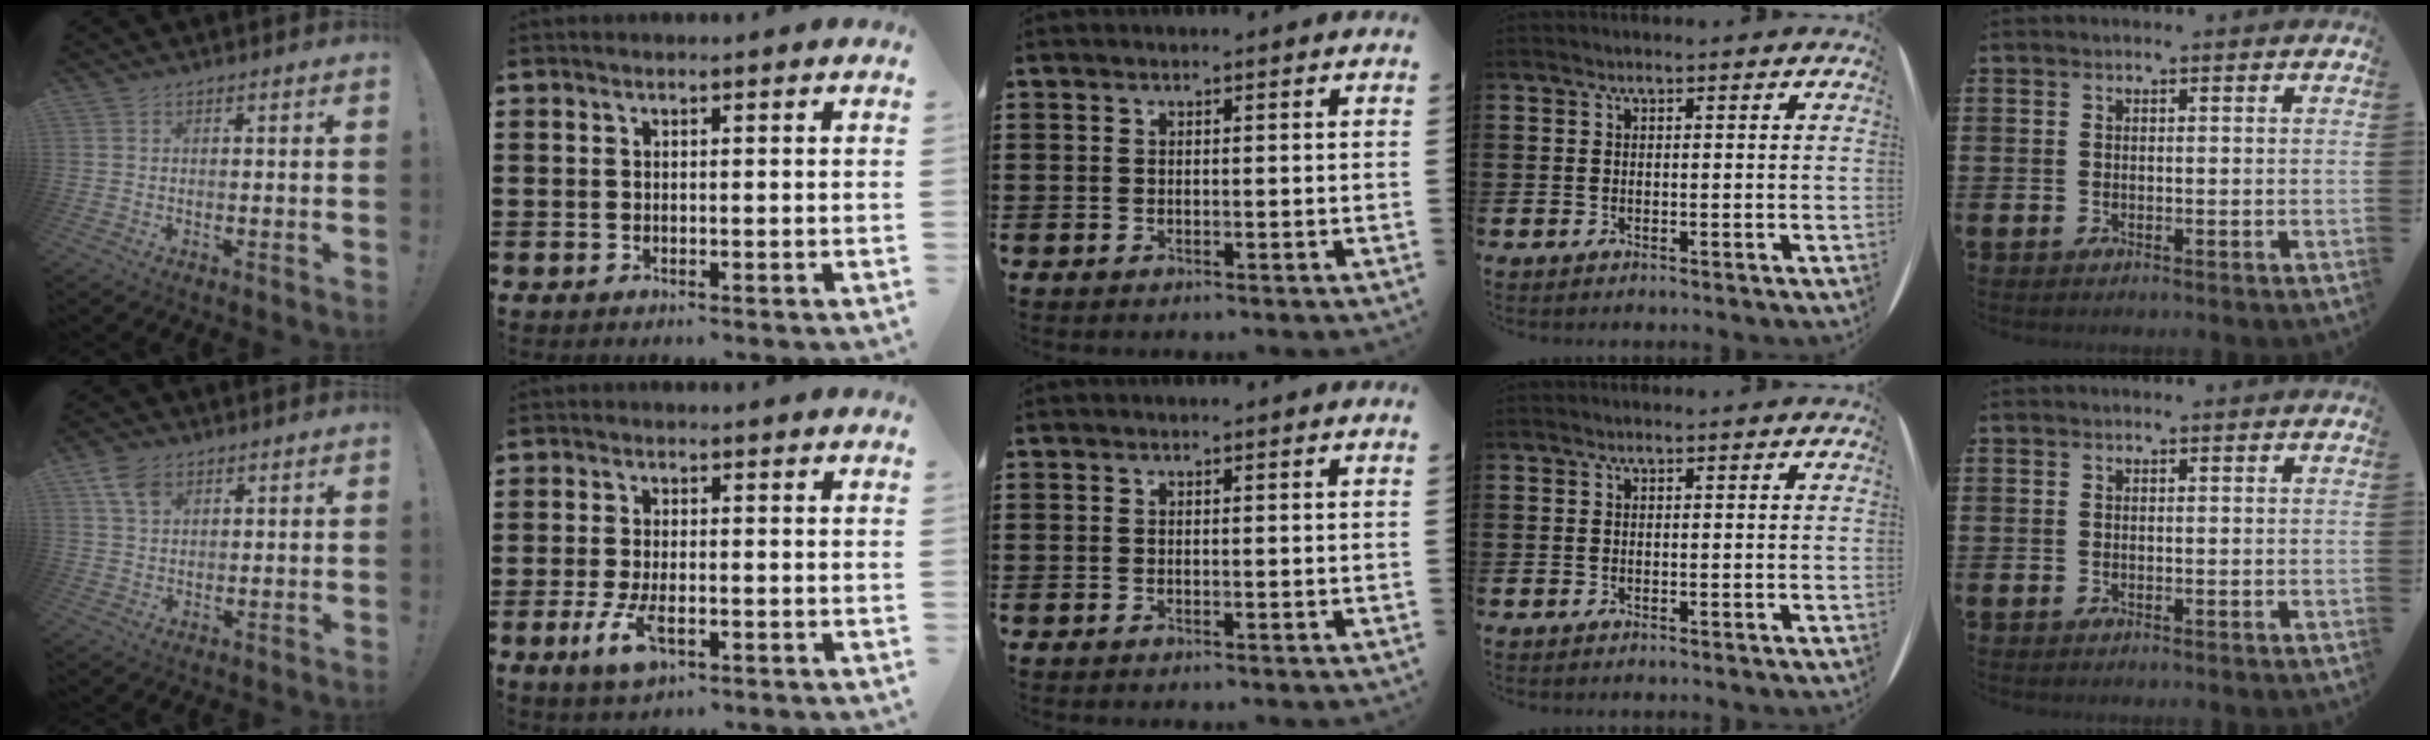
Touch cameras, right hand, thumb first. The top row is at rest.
{"thumb": {"total": 6.3, "force": [3.3, 4.1, 3.4], "torque": [-0.063, -0.003, 0.066]}, "index": {"total": 5.1, "force": [-1.8, 2.1, 4.3], "torque": [-0.100, -0.009, -0.036]}}